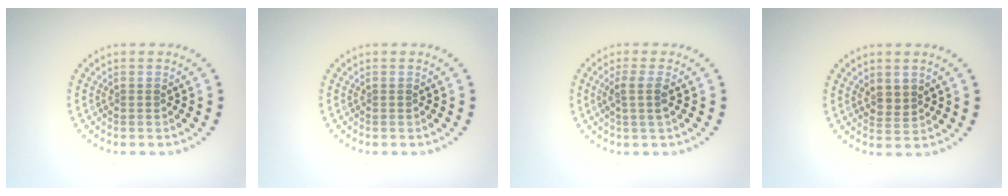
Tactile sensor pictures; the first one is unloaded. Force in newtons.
{"total": 0.0}
{"total": 1.9, "press": 1.5, "slide": 1.2}
{"total": 1.5, "press": 1.4, "slide": 0.7}